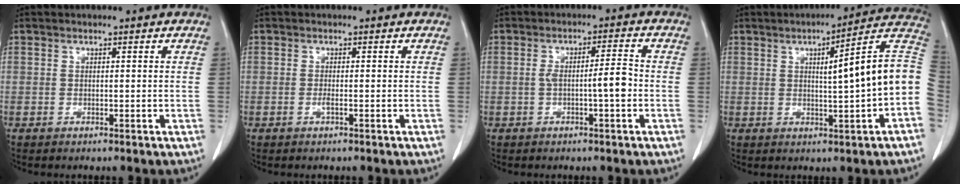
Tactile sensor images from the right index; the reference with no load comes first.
{"total": 0.7, "force": [-0.3, -0.1, 0.6], "torque": [-0.016, -0.002, -0.006]}
{"total": 4.5, "force": [-1.0, 0.3, 4.4], "torque": [-0.076, 0.012, -0.013]}
{"total": 13.1, "force": [-0.2, 0.1, 13.1], "torque": [-0.167, 0.024, -0.008]}